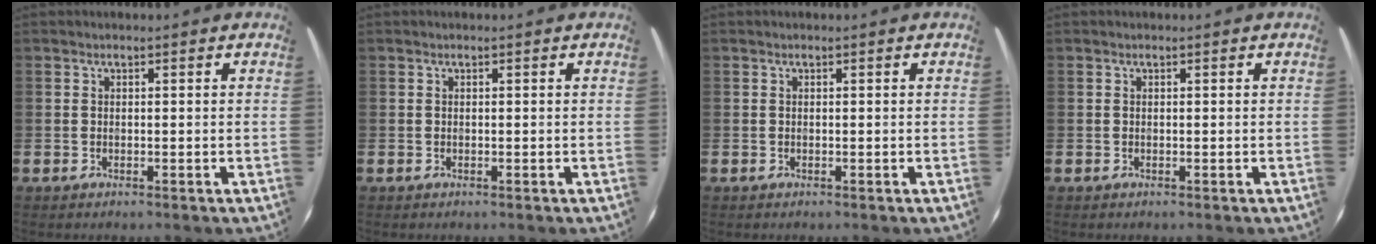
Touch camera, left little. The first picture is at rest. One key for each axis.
{"total": 0.0}
{"total": 0.0}
{"total": 0.0}